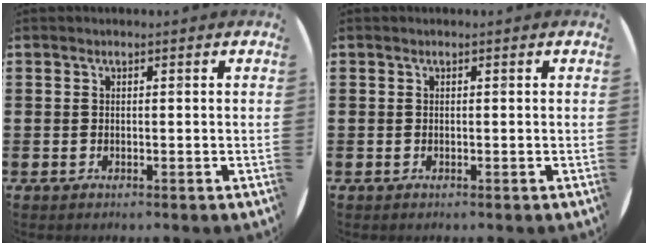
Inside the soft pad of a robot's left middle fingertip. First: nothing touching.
{"total": 0.0}